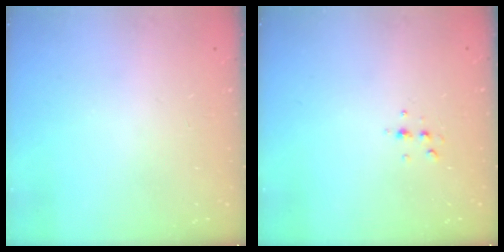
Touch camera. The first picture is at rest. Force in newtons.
{"total": 4.0, "press": 3.9, "slide": 0.9}